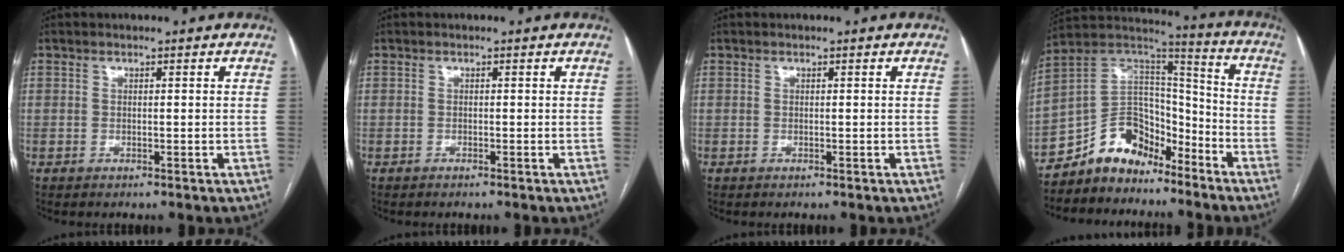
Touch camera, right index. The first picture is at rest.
{"total": 0.0}
{"total": 0.0}
{"total": 12.3, "force": [-9.5, 6.8, 3.9], "torque": [-0.065, 0.064, -0.172]}